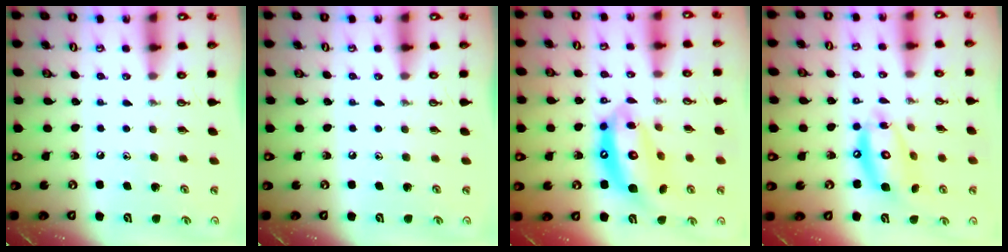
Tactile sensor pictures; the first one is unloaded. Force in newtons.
{"total": 0.0}
{"total": 15.4, "press": 15.3, "slide": 1.8}
{"total": 13.1, "press": 13.1, "slide": 1.3}